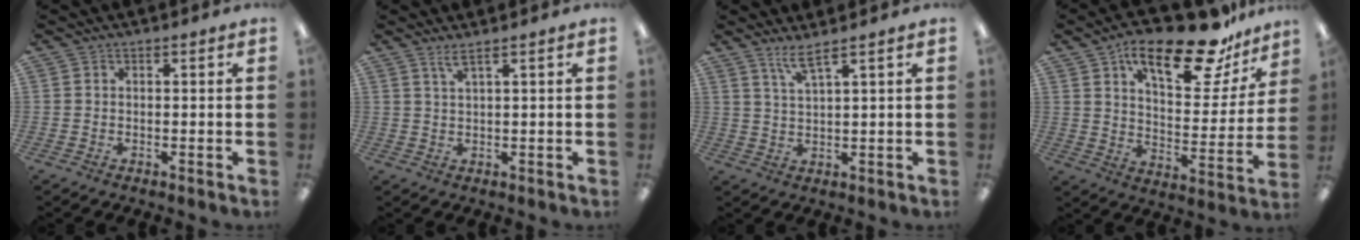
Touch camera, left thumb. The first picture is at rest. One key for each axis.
{"total": 2.6, "fx": 2.0, "fy": 0.0, "fz": 1.7, "tx": -0.040, "ty": -0.001, "tz": 0.035}
{"total": 4.4, "fx": 3.4, "fy": 0.1, "fz": 2.8, "tx": -0.065, "ty": -0.008, "tz": 0.060}
{"total": 21.8, "fx": 14.9, "fy": 8.2, "fz": 13.6, "tx": -0.210, "ty": -0.083, "tz": 0.248}